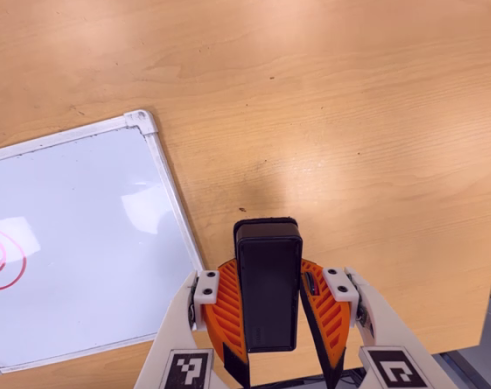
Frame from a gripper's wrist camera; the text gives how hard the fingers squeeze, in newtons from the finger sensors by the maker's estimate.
{"total": 7.6, "left": 7.0, "right": 8.2}